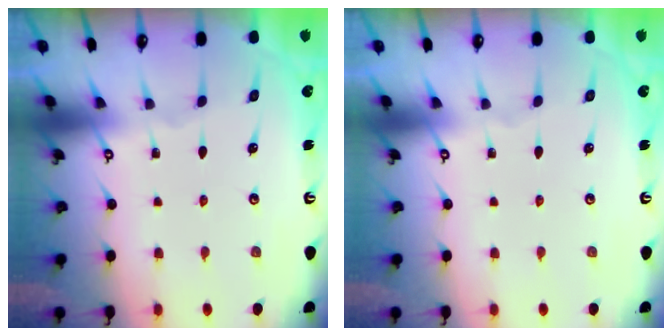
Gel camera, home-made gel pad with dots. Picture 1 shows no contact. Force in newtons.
{"total": 0.0}